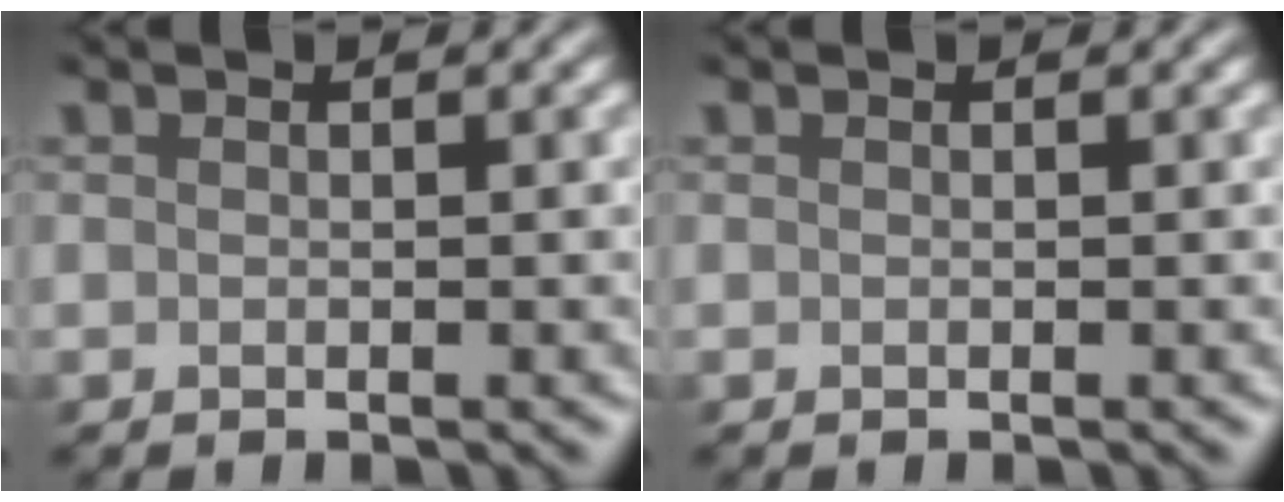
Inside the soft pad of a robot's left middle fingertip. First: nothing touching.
{"total": 0.0}